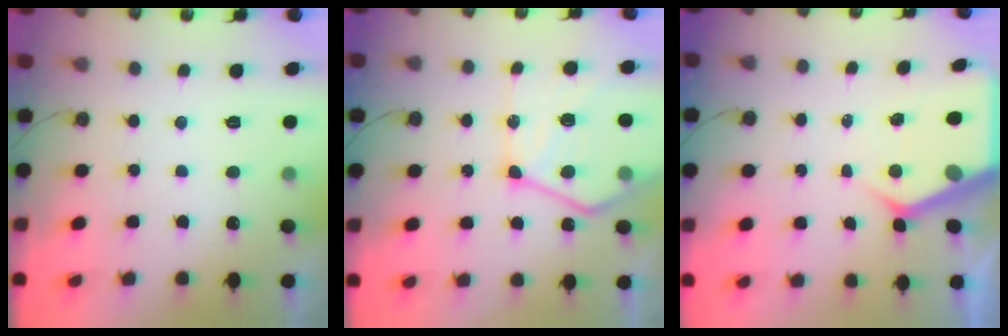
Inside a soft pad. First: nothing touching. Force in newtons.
{"total": 16.5, "press": 16.5, "slide": 1.8}
{"total": 6.7, "press": 6.6, "slide": 0.6}